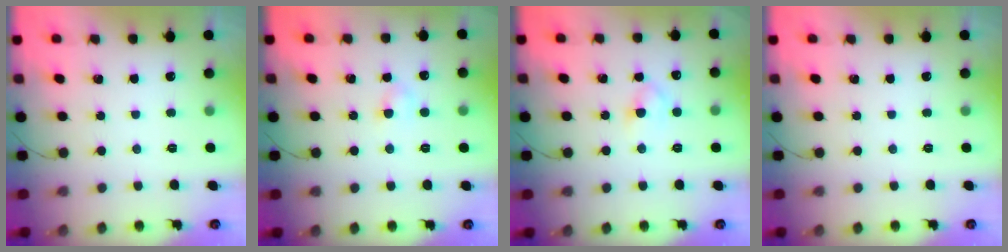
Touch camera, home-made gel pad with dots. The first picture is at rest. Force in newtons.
{"total": 2.8, "press": 2.6, "slide": 1.0}
{"total": 3.5, "press": 3.2, "slide": 1.3}
{"total": 0.0}